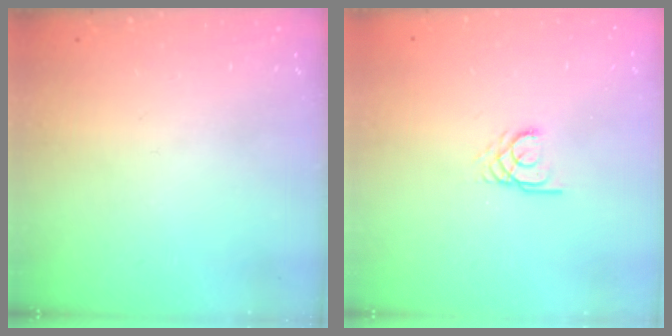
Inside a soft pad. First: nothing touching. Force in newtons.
{"total": 2.4, "press": 2.4, "slide": 0.3}